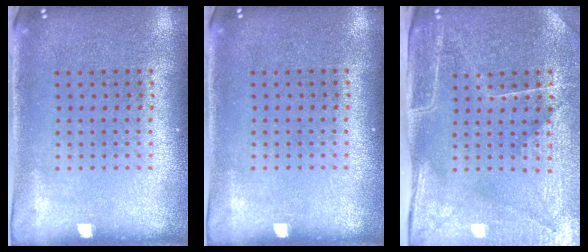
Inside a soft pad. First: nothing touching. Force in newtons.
{"total": 0.0}
{"total": 4.4, "press": 3.8, "slide": 2.2}